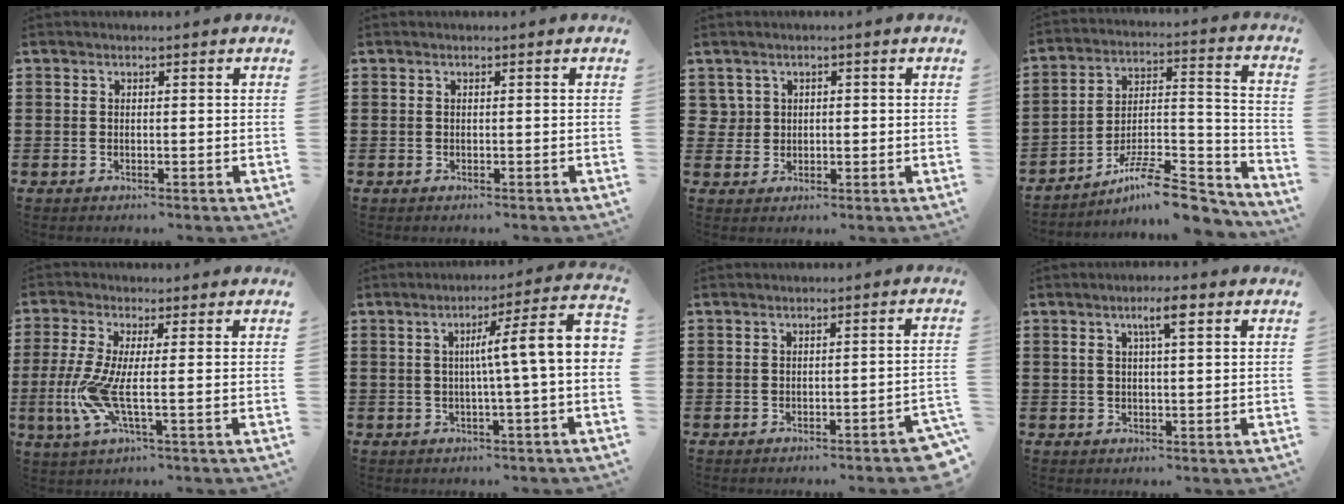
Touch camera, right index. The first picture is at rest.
{"total": 0.0}
{"total": 1.9, "force": [0.6, 1.8, 0.4], "torque": [-0.016, 0.009, 0.009]}
{"total": 10.8, "force": [-8.6, 2.3, 6.1], "torque": [-0.095, 0.019, -0.166]}
{"total": 7.7, "force": [-1.0, 1.3, 7.5], "torque": [-0.183, -0.028, -0.024]}
{"total": 7.8, "force": [0.2, -0.1, 7.8], "torque": [-0.129, -0.019, -0.006]}
{"total": 1.8, "force": [-1.6, 0.1, 0.9], "torque": [-0.017, 0.000, -0.033]}
{"total": 4.2, "force": [1.8, 0.7, 3.7], "torque": [-0.069, 0.005, 0.026]}